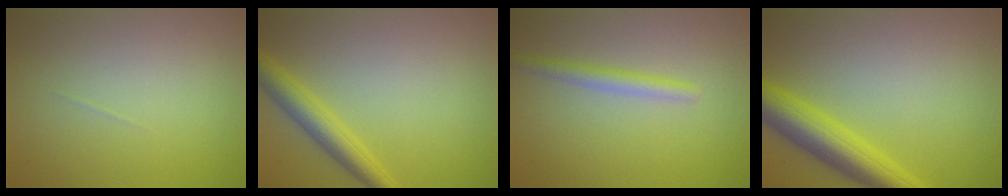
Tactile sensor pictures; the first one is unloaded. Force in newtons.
{"total": 3.4, "press": 3.4, "slide": 0.1}
{"total": 1.8, "press": 1.8, "slide": 0.1}
{"total": 5.7, "press": 5.7, "slide": 0.3}